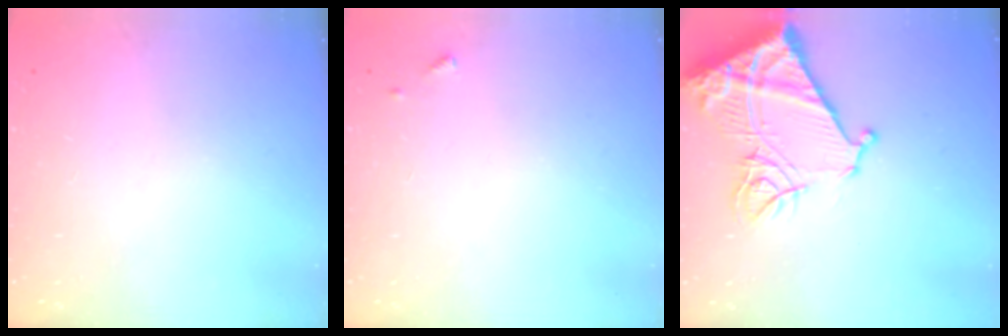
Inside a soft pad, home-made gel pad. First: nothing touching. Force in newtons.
{"total": 5.1, "press": 5.1, "slide": 0.5}
{"total": 17.0, "press": 16.8, "slide": 2.0}